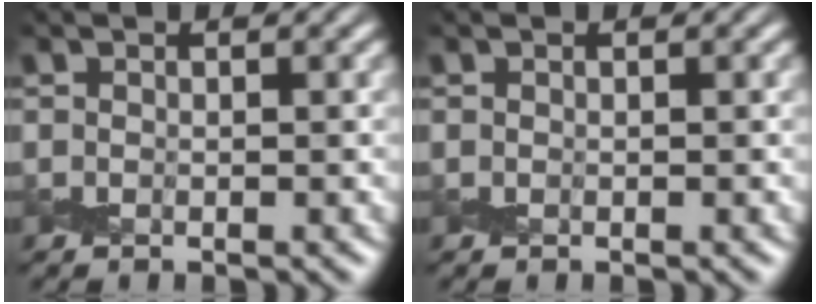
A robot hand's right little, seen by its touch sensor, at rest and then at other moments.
{"total": 0.0}